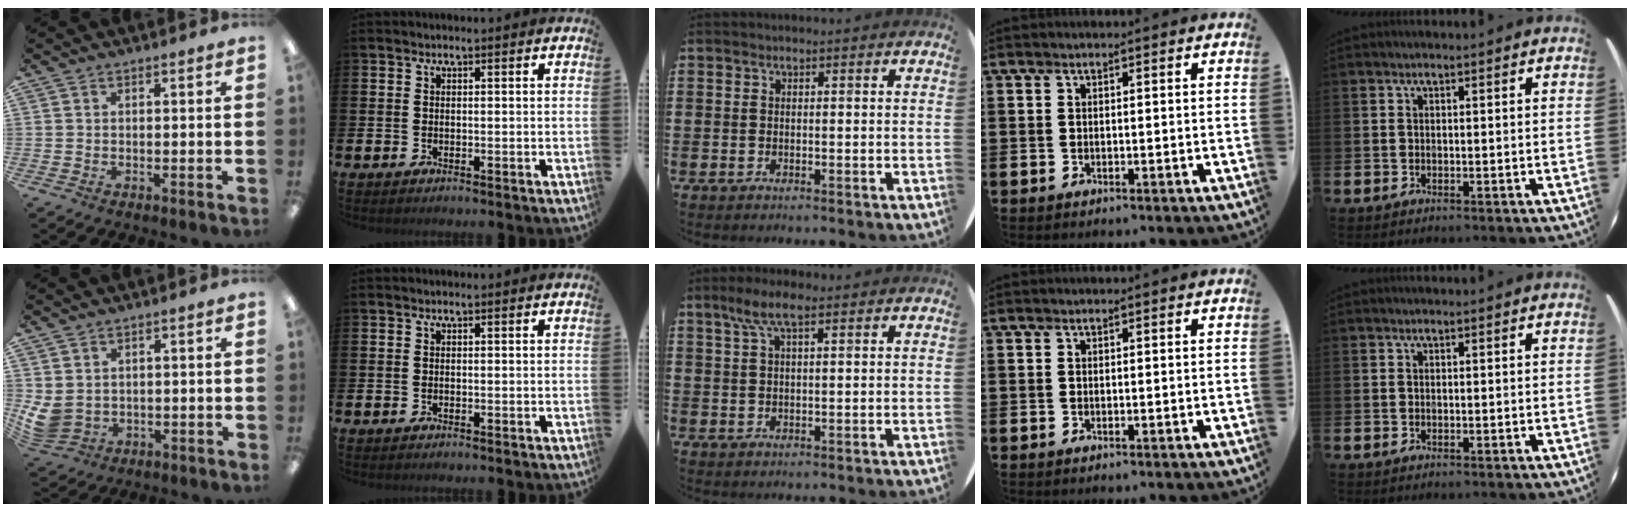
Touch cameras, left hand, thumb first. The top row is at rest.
{"thumb": {"total": 4.8, "force": [1.1, 4.0, 2.4], "torque": [-0.069, -0.010, 0.024]}, "middle": {"total": 4.4, "force": [2.4, 1.2, 3.4], "torque": [-0.073, 0.008, 0.042]}}